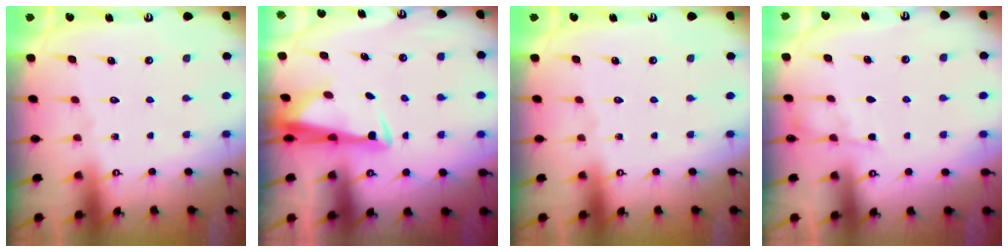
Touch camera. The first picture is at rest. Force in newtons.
{"total": 3.3, "press": 3.2, "slide": 0.7}
{"total": 0.0}
{"total": 2.2, "press": 2.2, "slide": 0.3}